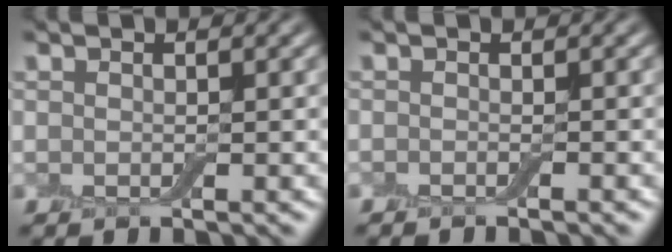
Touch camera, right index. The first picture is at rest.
{"total": 0.6, "force": [-0.6, 0.0, 0.1], "torque": [-0.003, -0.003, -0.013]}